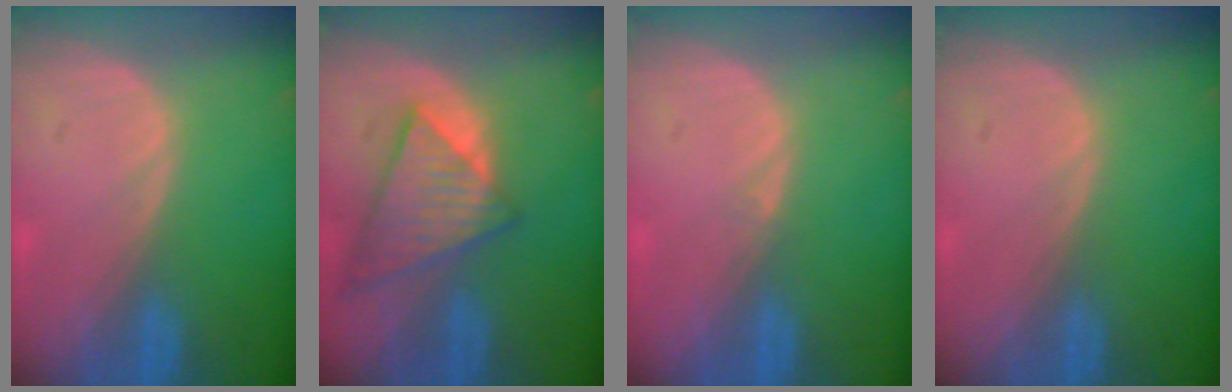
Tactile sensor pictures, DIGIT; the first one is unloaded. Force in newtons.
{"total": 8.8, "press": 7.6, "slide": 4.3}
{"total": 0.6, "press": 0.4, "slide": 0.5}
{"total": 0.0}